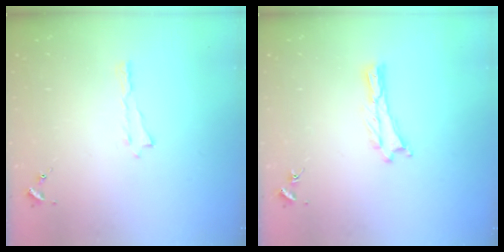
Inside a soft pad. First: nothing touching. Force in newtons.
{"total": 0.0}